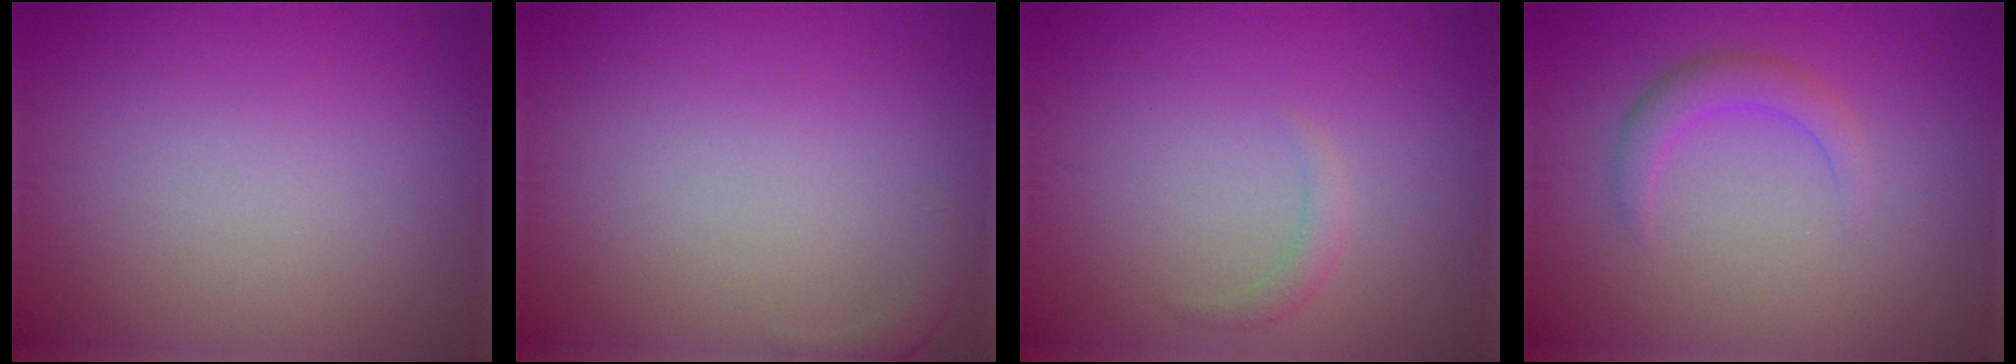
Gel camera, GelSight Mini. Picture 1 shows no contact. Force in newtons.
{"total": 1.0, "press": 1.0, "slide": 0.2}
{"total": 1.0, "press": 1.0, "slide": 0.0}
{"total": 2.3, "press": 2.3, "slide": 0.1}